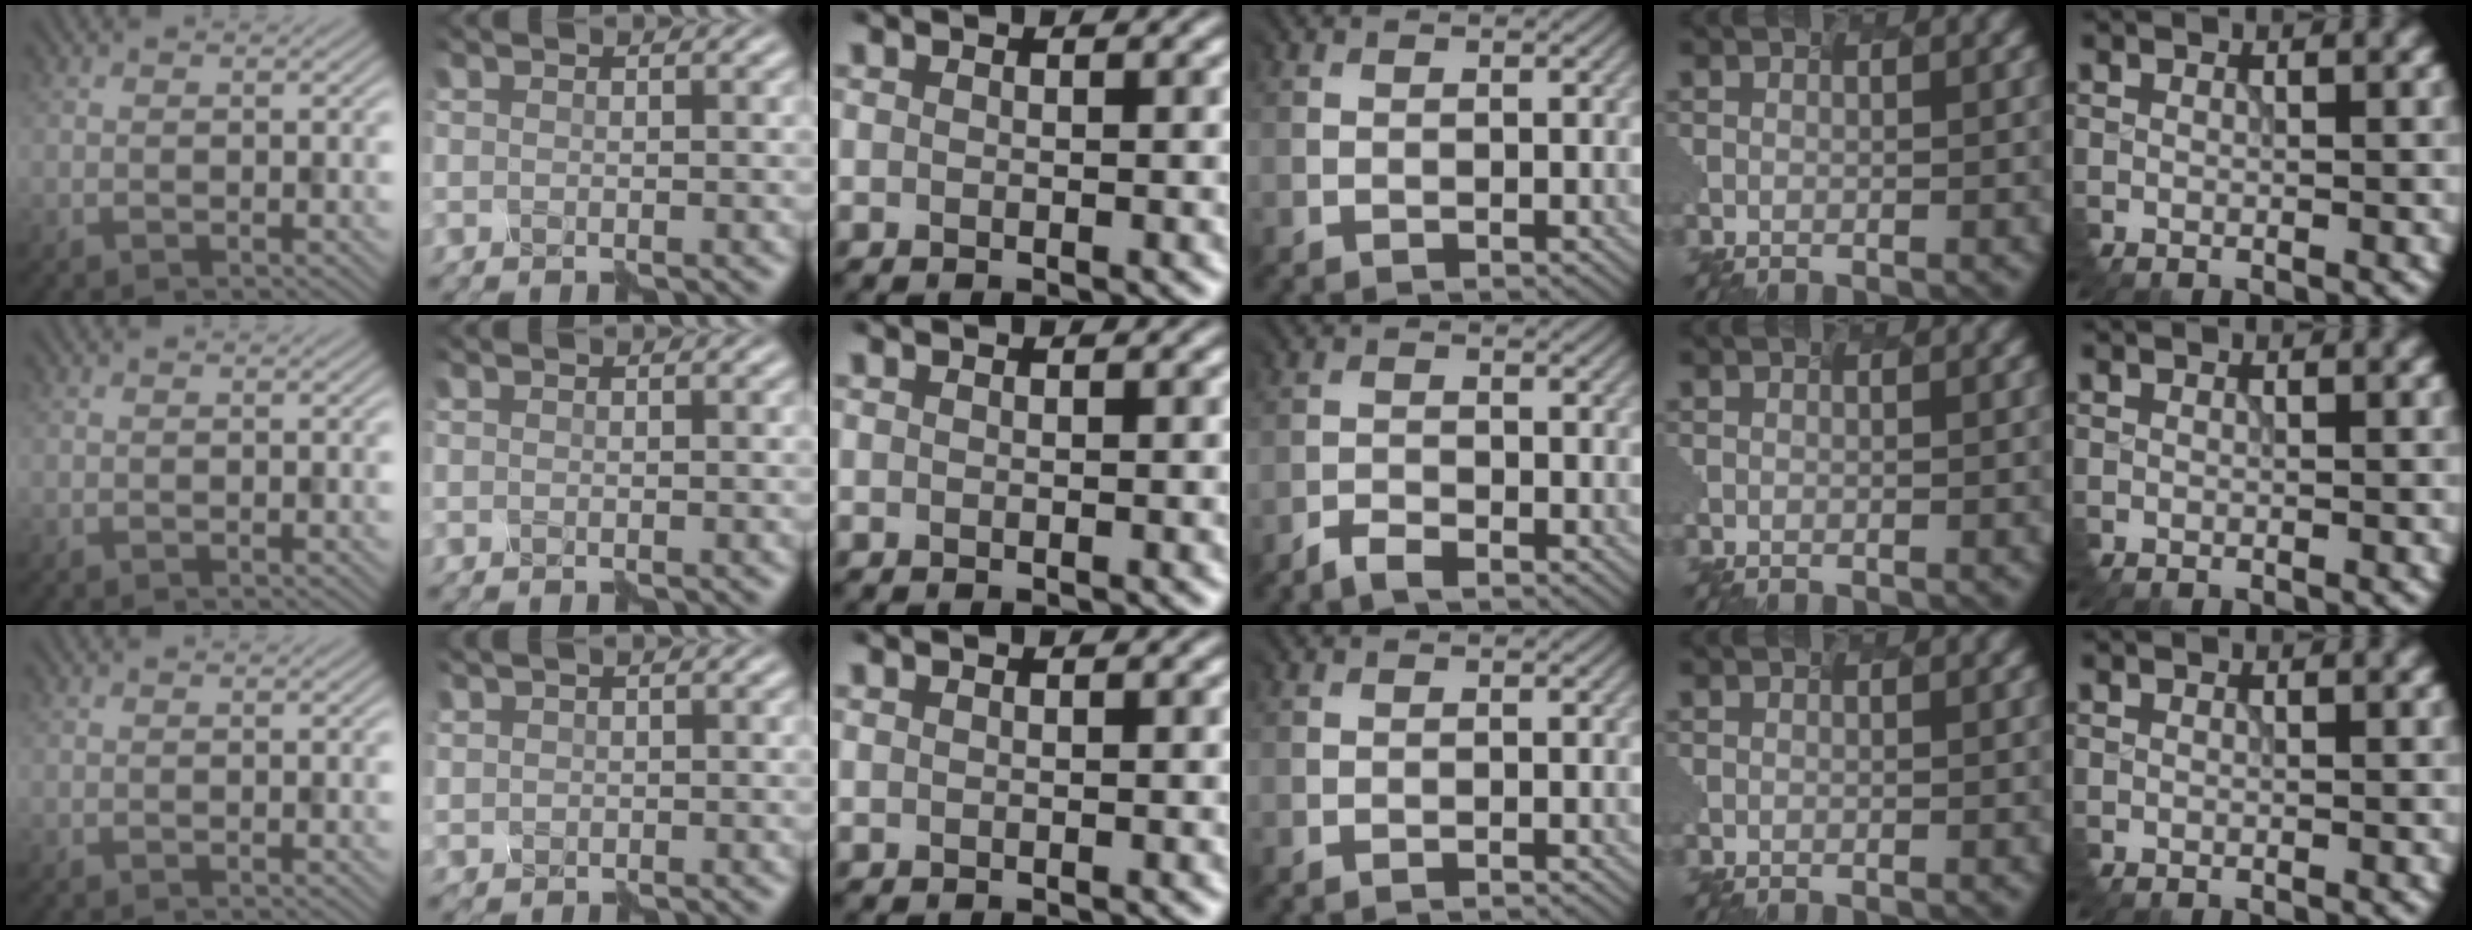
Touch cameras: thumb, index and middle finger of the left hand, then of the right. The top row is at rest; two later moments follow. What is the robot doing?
{"motion": "assemble", "object": "hinged jar"}